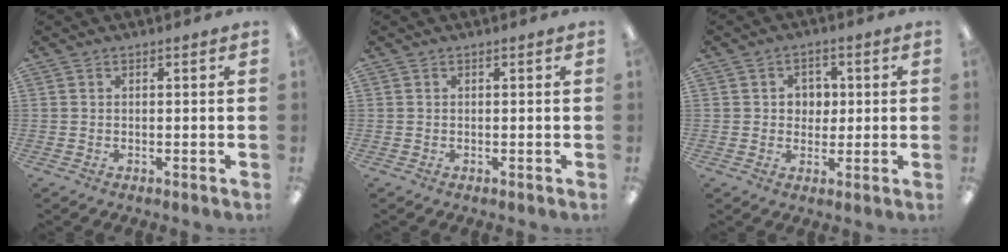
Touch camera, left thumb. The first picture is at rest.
{"total": 0.0}
{"total": 4.1, "force": [0.7, 3.7, 1.5], "torque": [-0.016, 0.003, 0.004]}